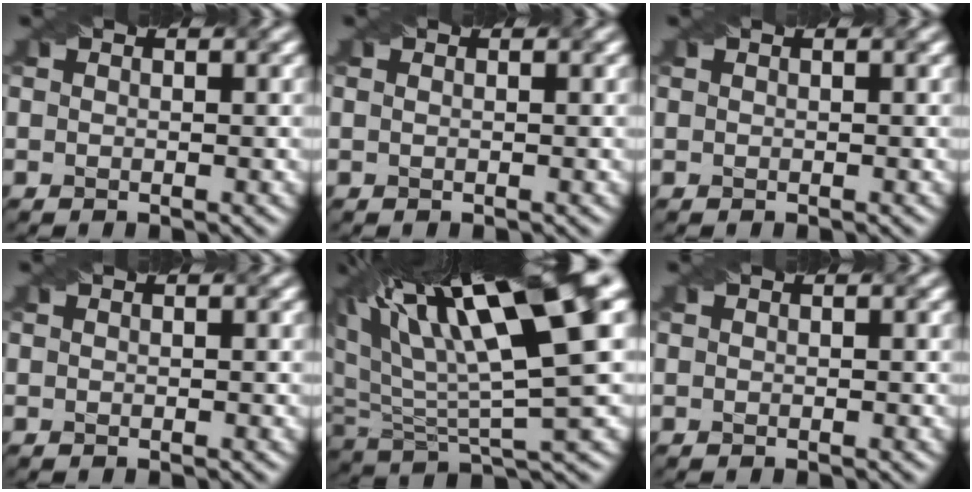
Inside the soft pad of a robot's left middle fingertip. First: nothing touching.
{"total": 0.5, "force": [0.4, 0.2, 0.3], "torque": [-0.006, -0.008, 0.000]}
{"total": 0.0}
{"total": 0.0}
{"total": 14.2, "force": [6.5, 3.3, 12.2], "torque": [-0.220, 0.014, 0.114]}
{"total": 0.0}